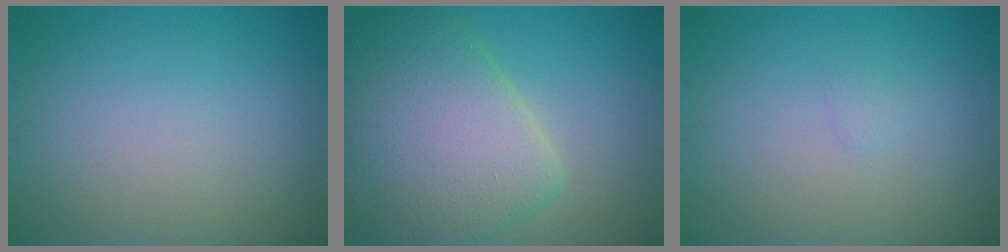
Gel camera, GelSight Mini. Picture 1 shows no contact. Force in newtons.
{"total": 9.4, "press": 9.3, "slide": 0.6}
{"total": 0.6, "press": 0.5, "slide": 0.1}